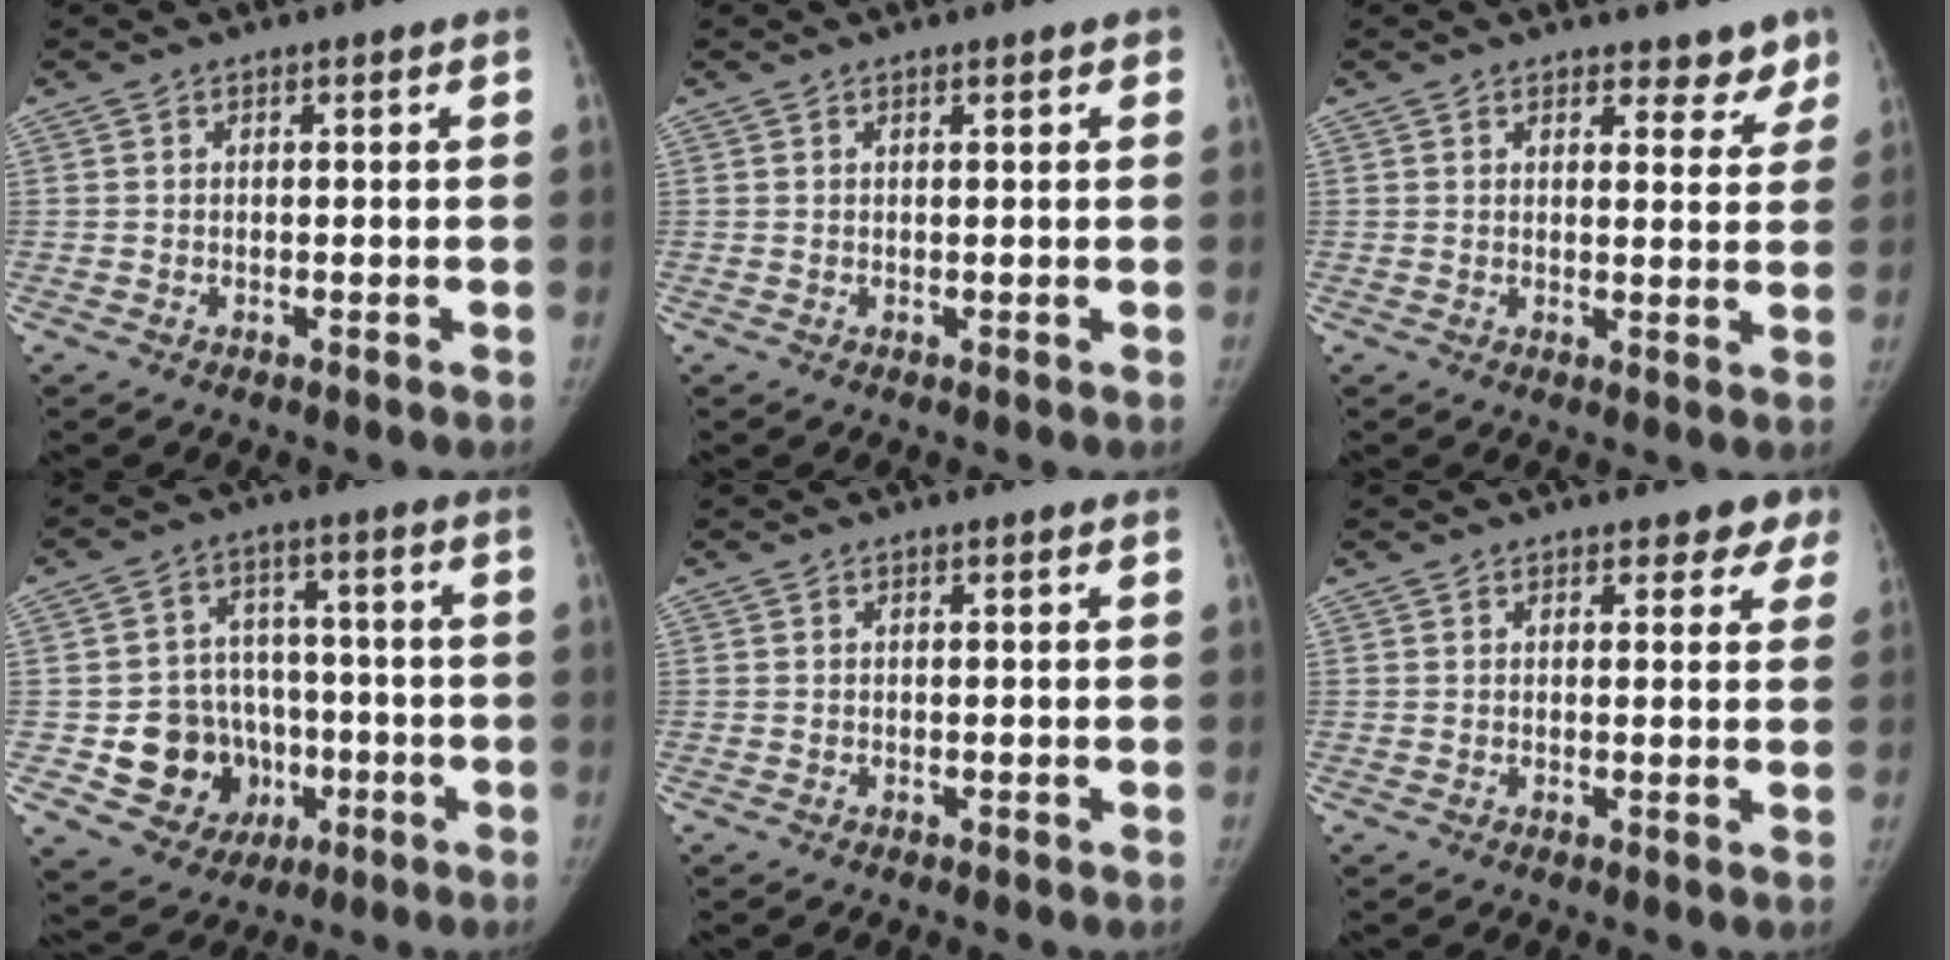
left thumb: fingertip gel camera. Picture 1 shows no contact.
{"total": 0.9, "force": [0.5, 0.3, 0.7], "torque": [-0.008, 0.001, 0.004]}
{"total": 4.9, "force": [4.0, 2.4, 1.5], "torque": [0.017, -0.024, 0.043]}
{"total": 13.4, "force": [-3.3, 11.8, 5.5], "torque": [-0.043, 0.030, -0.037]}
{"total": 0.0}
{"total": 3.8, "force": [2.8, 2.2, 1.3], "torque": [0.024, -0.011, 0.020]}